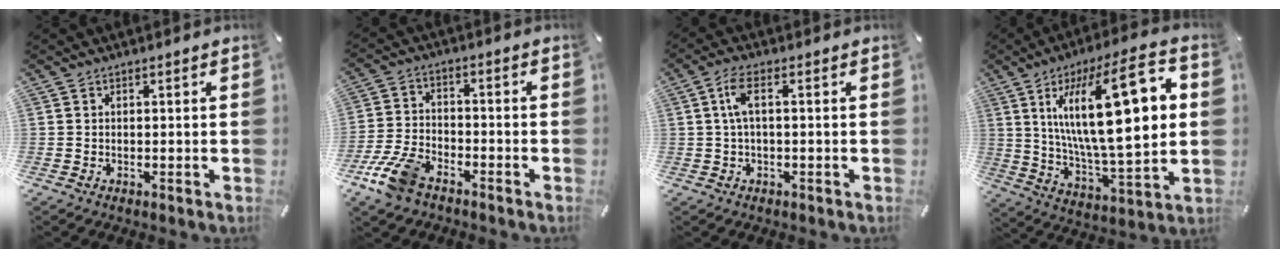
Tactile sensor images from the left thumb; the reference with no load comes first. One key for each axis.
{"total": 10.0, "fx": -6.8, "fy": 4.8, "fz": 5.5, "tx": -0.123, "ty": 0.027, "tz": -0.131}
{"total": 5.0, "fx": 0.3, "fy": 1.9, "fz": 4.6, "tx": -0.095, "ty": 0.009, "tz": 0.003}
{"total": 26.3, "fx": 8.2, "fy": 8.8, "fz": 23.3, "tx": -0.404, "ty": -0.032, "tz": 0.125}